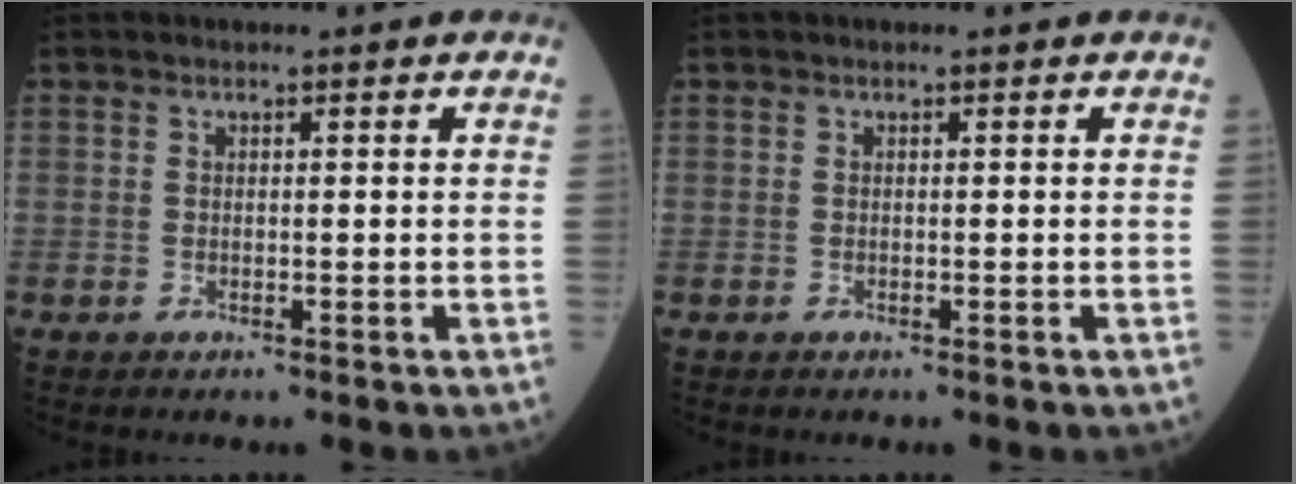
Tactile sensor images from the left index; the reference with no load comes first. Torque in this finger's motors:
{"motor_torque": [0.00, 0.00, 0.00, 0.00]}